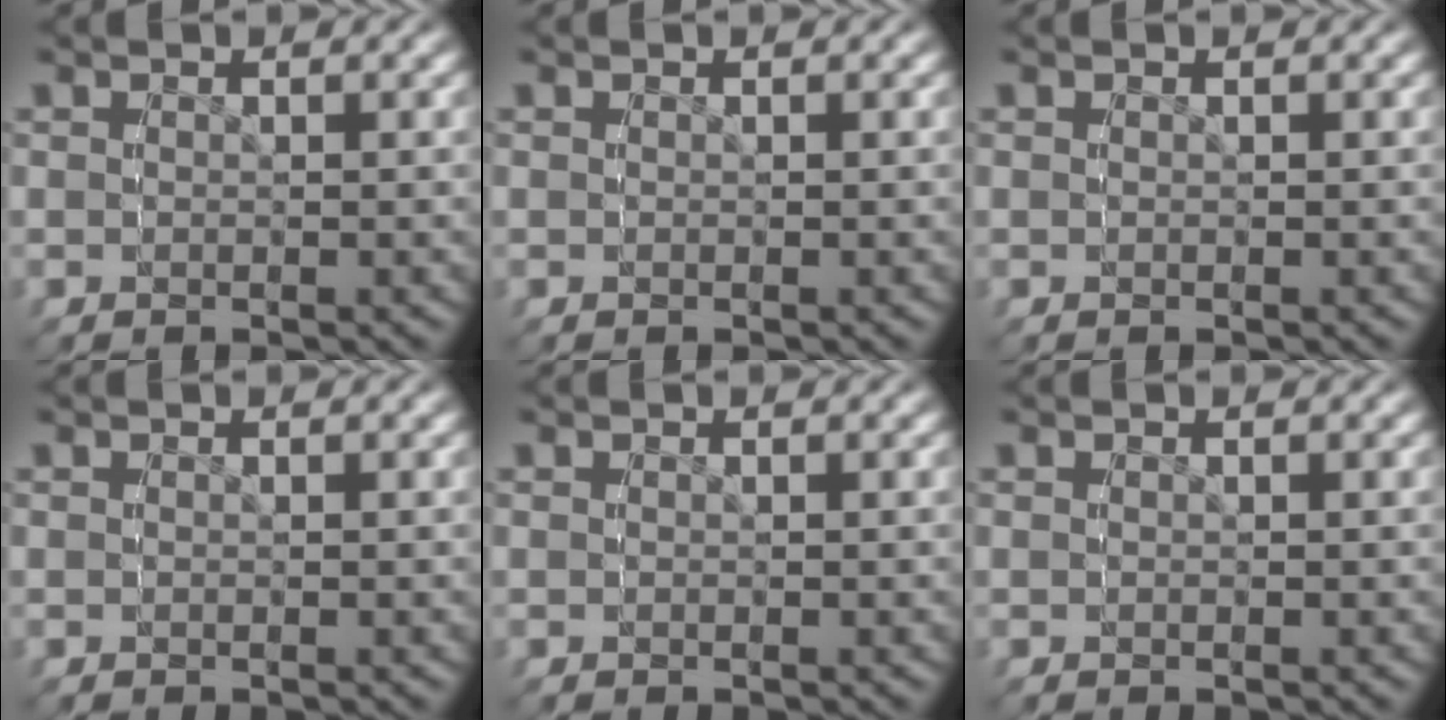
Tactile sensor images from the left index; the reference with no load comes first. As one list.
[{"total": 0.0}, {"total": 0.0}, {"total": 0.0}, {"total": 0.0}, {"total": 0.0}]